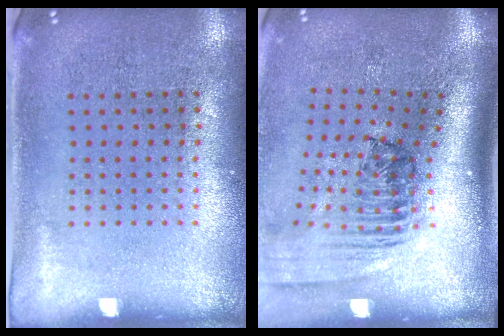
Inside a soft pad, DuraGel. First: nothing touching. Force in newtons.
{"total": 2.5, "press": 1.7, "slide": 1.8}